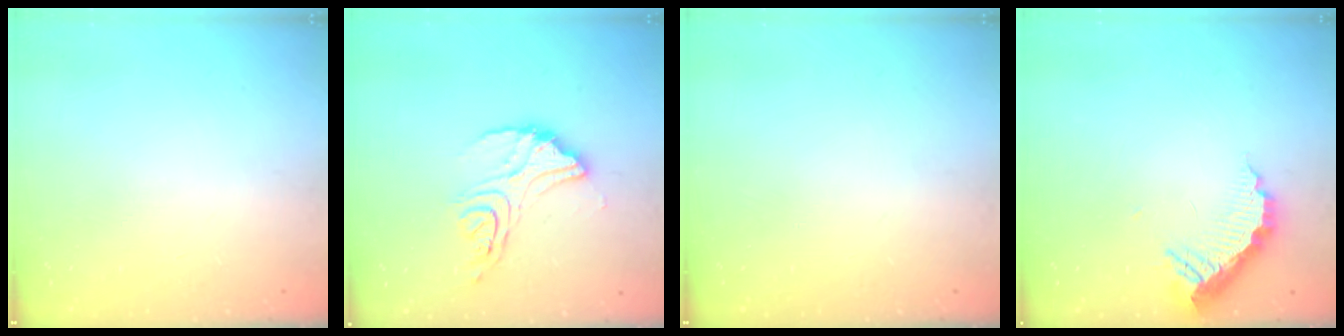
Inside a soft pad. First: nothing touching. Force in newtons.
{"total": 14.4, "press": 14.3, "slide": 0.9}
{"total": 0.0}
{"total": 10.4, "press": 10.4, "slide": 0.3}